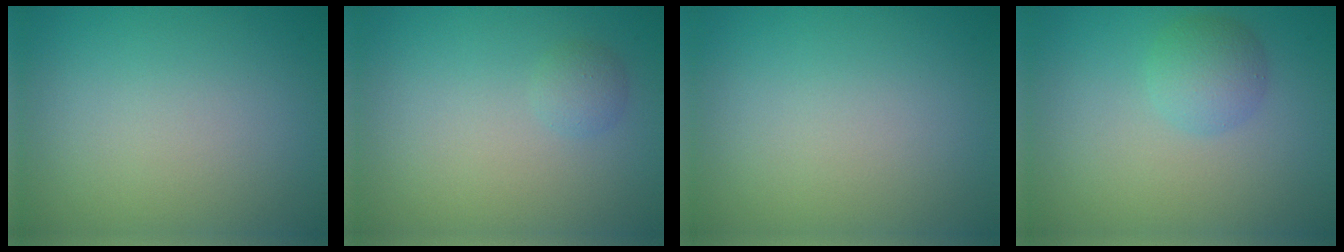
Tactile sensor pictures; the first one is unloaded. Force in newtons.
{"total": 1.1, "press": 1.1, "slide": 0.1}
{"total": 0.0}
{"total": 2.4, "press": 2.4, "slide": 0.0}